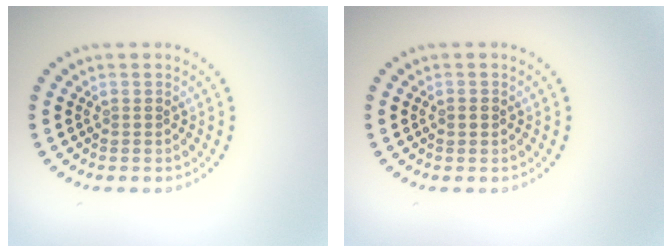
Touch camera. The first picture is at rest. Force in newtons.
{"total": 1.1, "press": 1.1, "slide": 0.1}